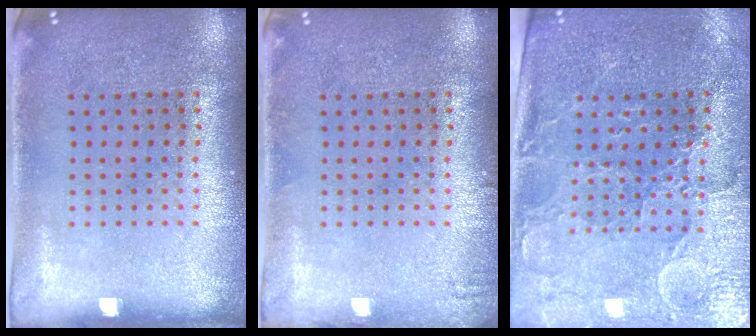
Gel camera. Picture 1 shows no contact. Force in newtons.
{"total": 0.8, "press": 0.8, "slide": 0.1}
{"total": 3.6, "press": 3.3, "slide": 1.4}